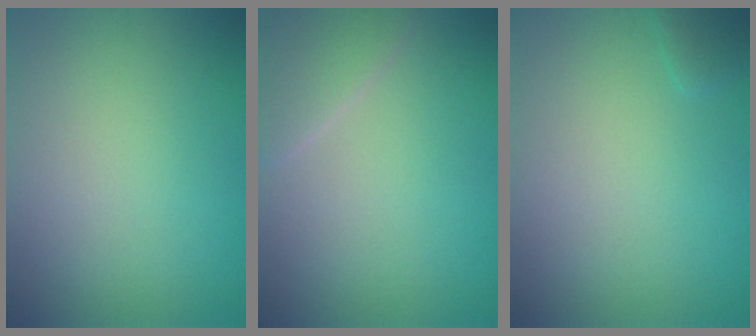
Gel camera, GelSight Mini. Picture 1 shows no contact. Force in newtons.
{"total": 2.5, "press": 2.5, "slide": 0.2}
{"total": 1.0, "press": 1.0, "slide": 0.1}